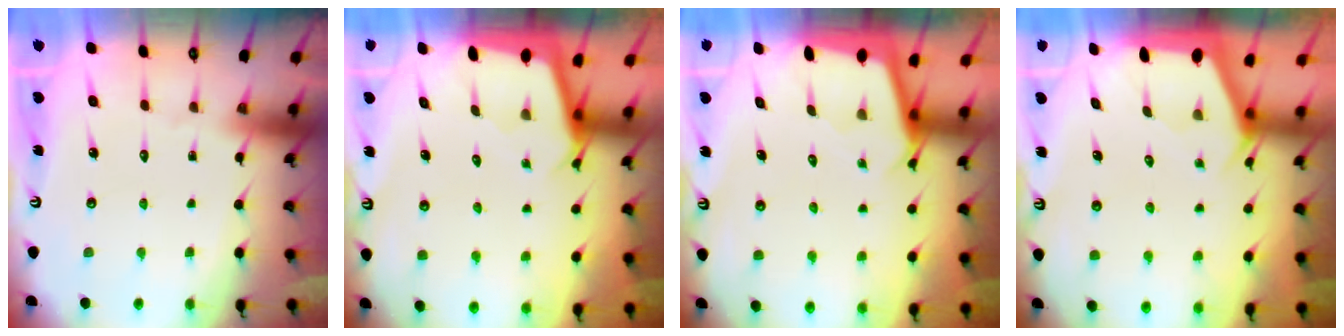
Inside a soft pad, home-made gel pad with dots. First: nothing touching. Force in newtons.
{"total": 2.4, "press": 2.4, "slide": 0.1}
{"total": 2.4, "press": 2.4, "slide": 0.2}
{"total": 1.9, "press": 1.9, "slide": 0.3}